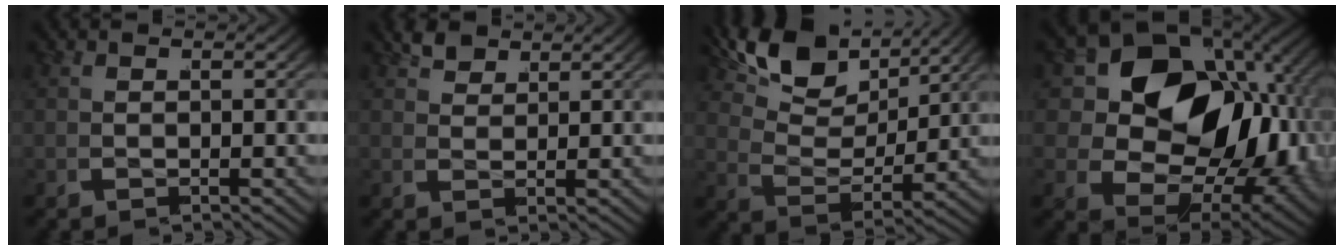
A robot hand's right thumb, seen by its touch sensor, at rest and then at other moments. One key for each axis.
{"total": 2.0, "fx": 1.9, "fy": 0.5, "fz": 0.5, "tx": -0.004, "ty": 0.008, "tz": 0.034}
{"total": 7.2, "fx": 4.3, "fy": 3.3, "fz": 4.7, "tx": -0.105, "ty": 0.003, "tz": 0.069}
{"total": 20.8, "fx": 0.3, "fy": 14.3, "fz": 15.1, "tx": -0.253, "ty": -0.046, "tz": 0.014}